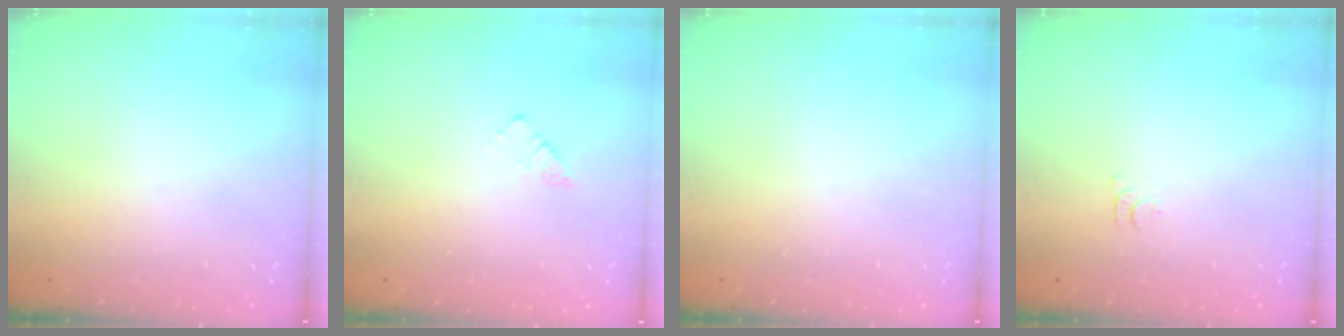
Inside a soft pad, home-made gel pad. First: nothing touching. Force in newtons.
{"total": 2.3, "press": 2.3, "slide": 0.4}
{"total": 0.0}
{"total": 4.6, "press": 4.5, "slide": 0.7}